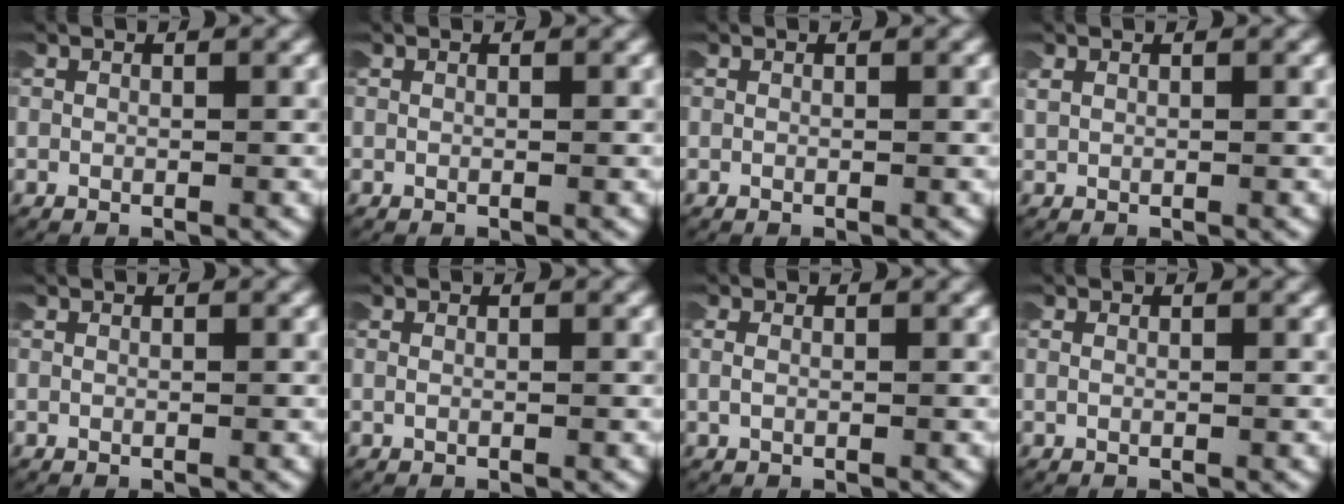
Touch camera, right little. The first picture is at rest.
{"total": 0.0}
{"total": 0.0}
{"total": 0.8, "force": [0.4, 0.5, 0.4], "torque": [-0.012, 0.004, 0.009]}
{"total": 0.0}
{"total": 0.0}
{"total": 0.7, "force": [0.0, 0.5, 0.5], "torque": [-0.015, 0.003, -0.002]}
{"total": 0.0}